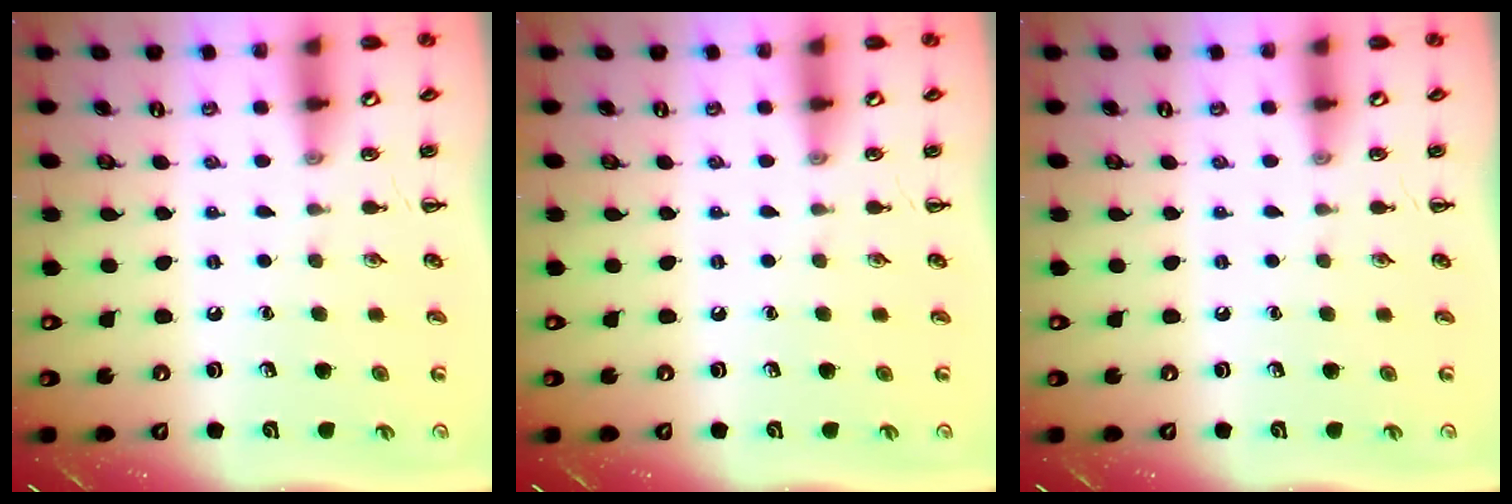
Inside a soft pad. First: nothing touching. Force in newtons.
{"total": 0.0}
{"total": 0.0}